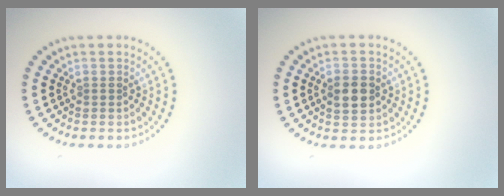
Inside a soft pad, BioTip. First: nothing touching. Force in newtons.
{"total": 3.0, "press": 3.0, "slide": 0.1}